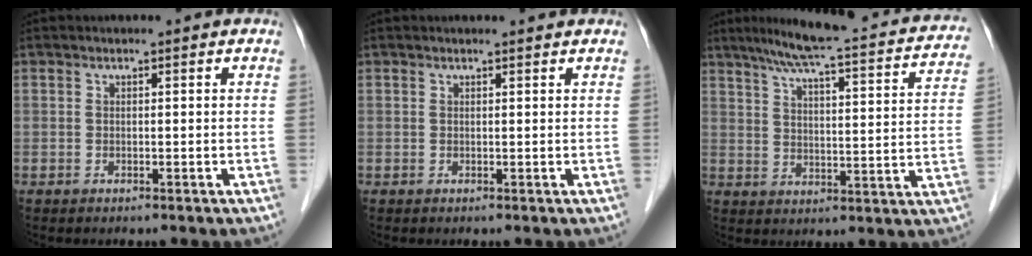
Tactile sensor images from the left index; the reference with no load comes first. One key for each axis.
{"total": 1.4, "fx": 1.3, "fy": -0.1, "fz": 0.3, "tx": -0.011, "ty": 0.002, "tz": 0.017}
{"total": 21.9, "fx": 18.4, "fy": 3.0, "fz": 11.6, "tx": -0.168, "ty": 0.006, "tz": 0.224}